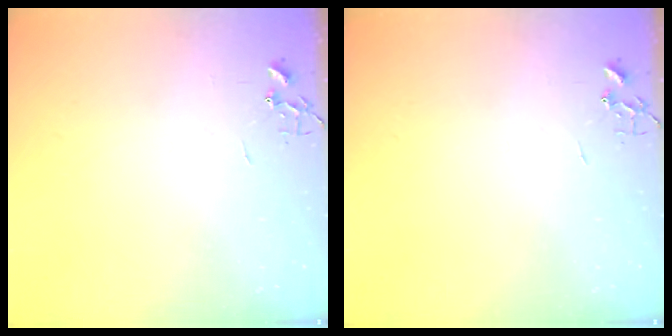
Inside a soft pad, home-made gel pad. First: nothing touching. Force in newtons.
{"total": 0.0}